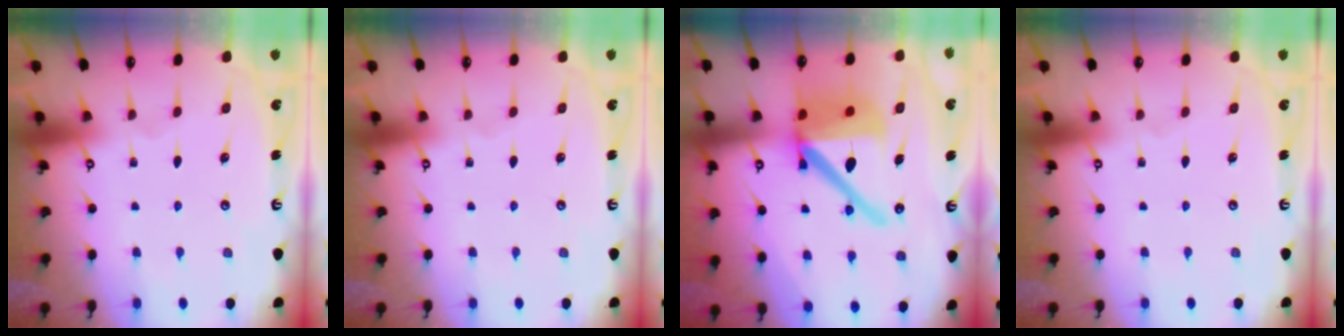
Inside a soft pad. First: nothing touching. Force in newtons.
{"total": 0.0}
{"total": 19.5, "press": 19.3, "slide": 2.5}
{"total": 0.0}